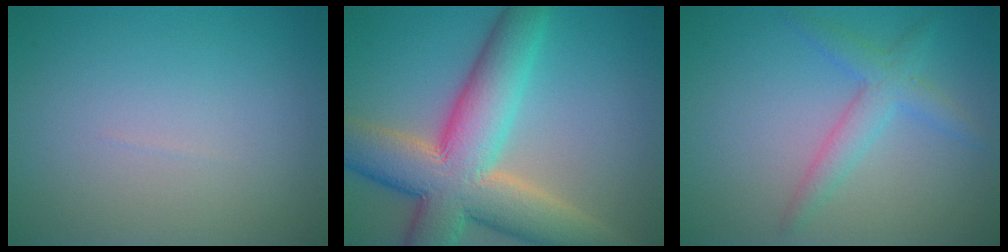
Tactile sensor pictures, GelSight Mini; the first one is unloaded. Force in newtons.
{"total": 11.8, "press": 11.7, "slide": 0.9}
{"total": 2.1, "press": 2.1, "slide": 0.1}